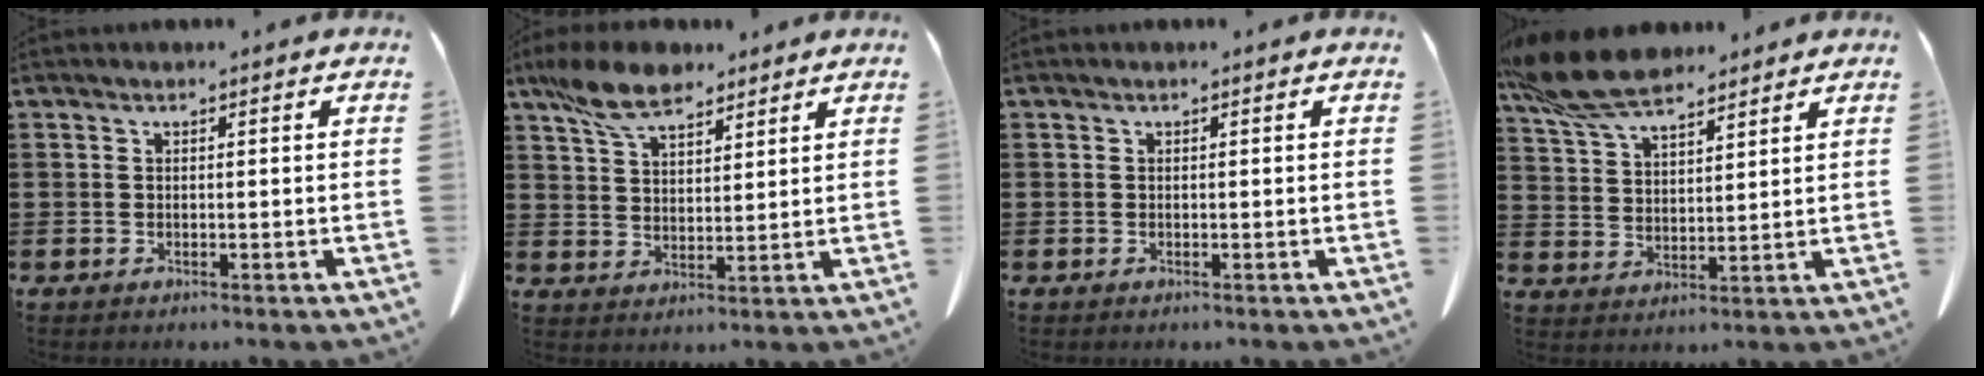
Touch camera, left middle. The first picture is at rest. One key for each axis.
{"total": 8.8, "fx": 6.7, "fy": 3.6, "fz": 4.6, "tx": -0.109, "ty": -0.005, "tz": 0.126}
{"total": 0.0}
{"total": 10.4, "fx": 8.6, "fy": 3.0, "fz": 5.0, "tx": -0.123, "ty": -0.018, "tz": 0.164}